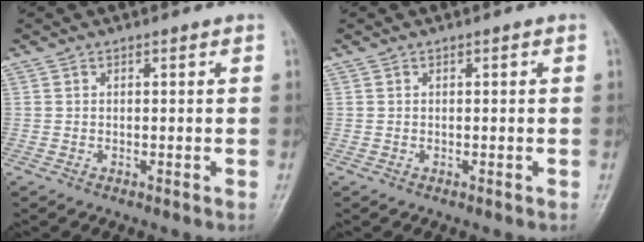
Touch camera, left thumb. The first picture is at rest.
{"total": 0.0}